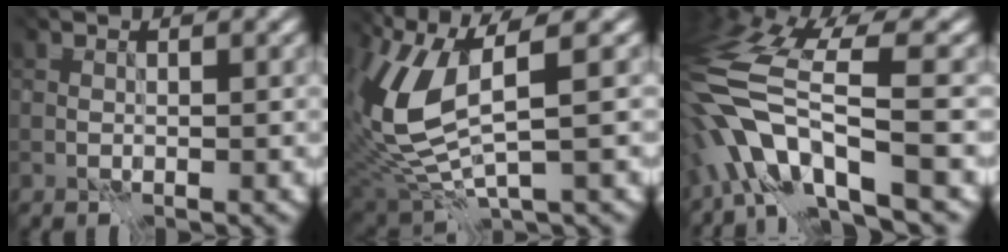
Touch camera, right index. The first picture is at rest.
{"total": 7.5, "force": [0.1, 2.1, 7.2], "torque": [-0.190, -0.021, 0.036]}
{"total": 10.3, "force": [-5.6, 1.7, 8.5], "torque": [-0.181, -0.007, -0.076]}